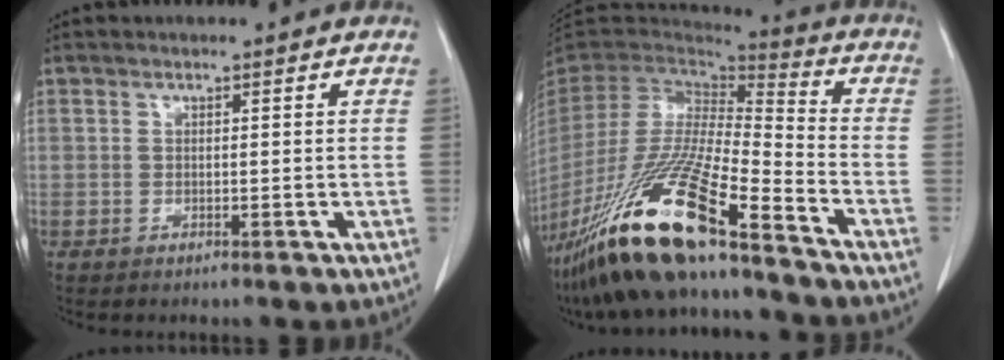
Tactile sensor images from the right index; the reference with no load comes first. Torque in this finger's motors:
{"motor_torque": [1.47, -0.67, 0.75, 0.21]}